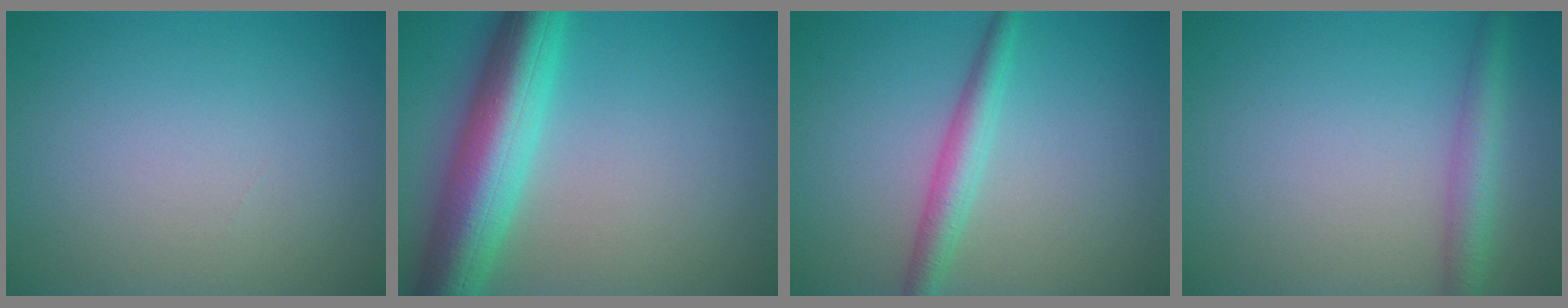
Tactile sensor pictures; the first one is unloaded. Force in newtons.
{"total": 9.1, "press": 9.0, "slide": 0.5}
{"total": 2.9, "press": 2.9, "slide": 0.1}
{"total": 3.0, "press": 3.0, "slide": 0.1}